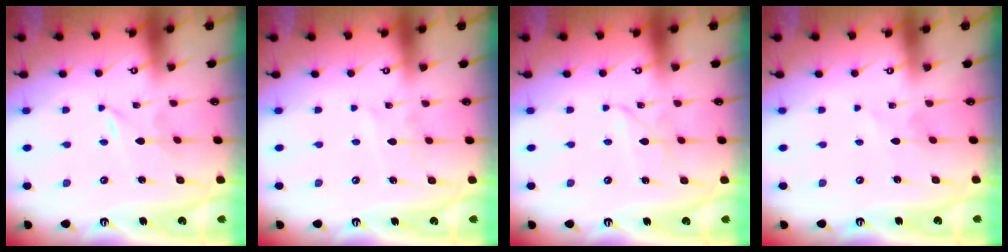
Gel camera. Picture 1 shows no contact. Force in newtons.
{"total": 1.6, "press": 1.6, "slide": 0.1}
{"total": 2.2, "press": 2.2, "slide": 0.2}
{"total": 1.5, "press": 1.4, "slide": 0.2}